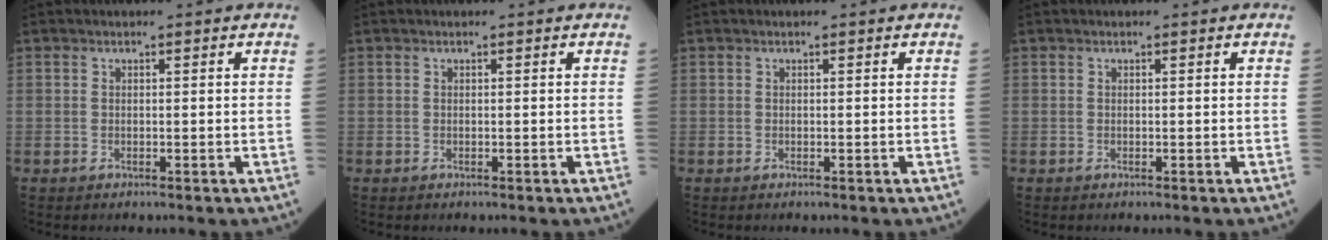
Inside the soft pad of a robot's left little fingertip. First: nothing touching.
{"total": 0.0}
{"total": 0.0}
{"total": 0.0}